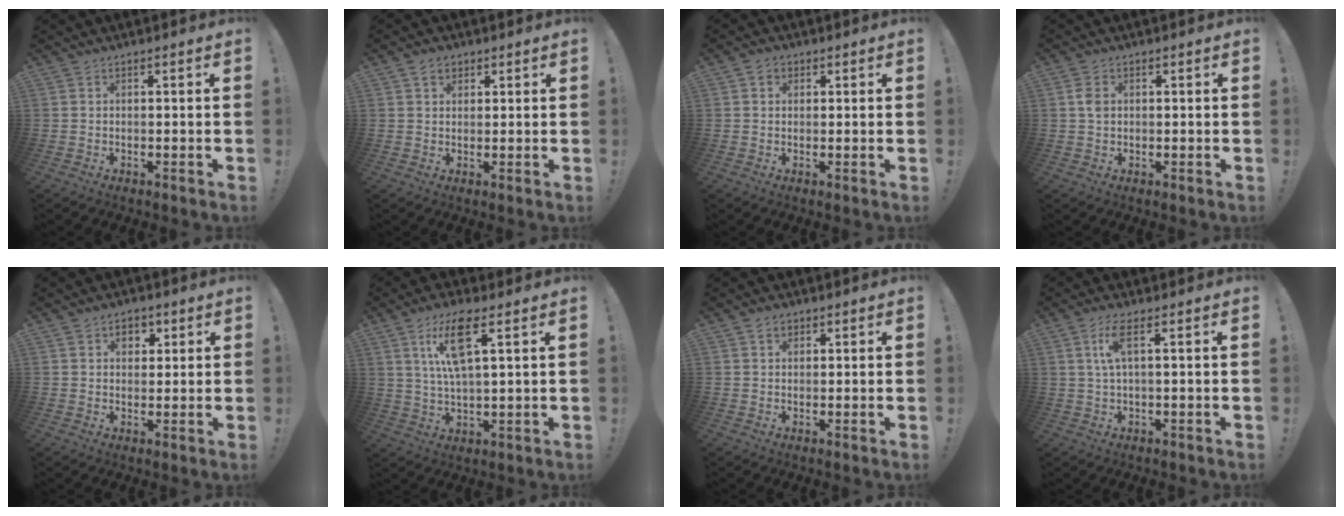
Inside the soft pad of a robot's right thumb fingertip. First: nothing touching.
{"total": 3.5, "force": [1.9, 2.6, 1.3], "torque": [-0.017, -0.004, 0.034]}
{"total": 2.5, "force": [1.0, 2.1, 1.0], "torque": [-0.013, -0.002, 0.017]}
{"total": 3.0, "force": [0.5, 2.1, 2.0], "torque": [-0.040, 0.005, 0.009]}
{"total": 4.3, "force": [2.1, 3.3, 1.7], "torque": [-0.007, -0.007, 0.031]}
{"total": 11.8, "force": [5.0, 3.6, 10.1], "torque": [-0.194, -0.001, 0.087]}
{"total": 2.3, "force": [1.2, 1.7, 0.9], "torque": [-0.013, 0.000, 0.021]}
{"total": 5.7, "force": [1.9, 1.2, 5.3], "torque": [-0.102, 0.000, 0.032]}